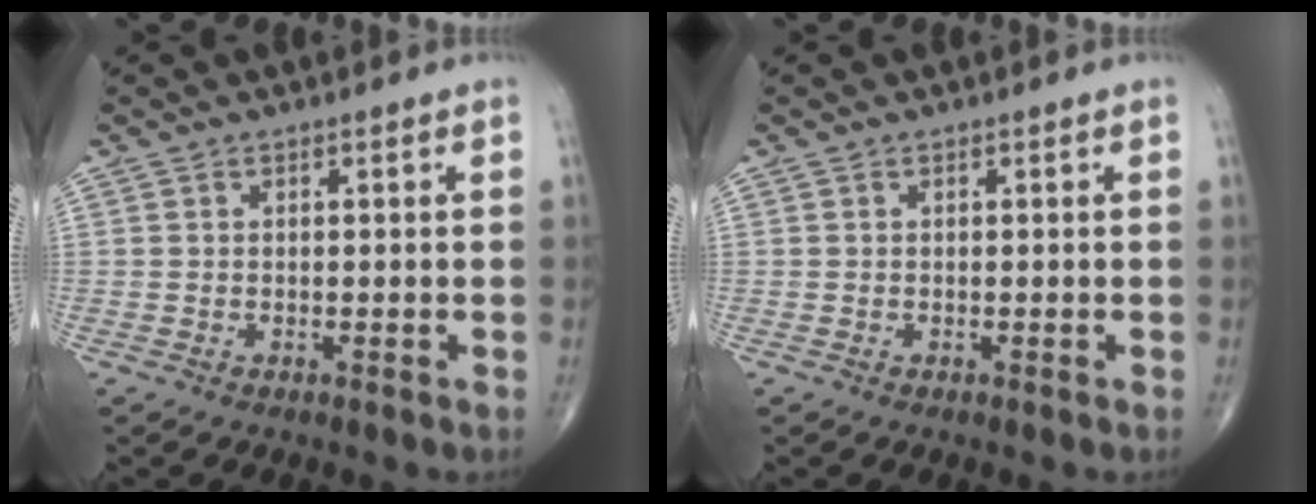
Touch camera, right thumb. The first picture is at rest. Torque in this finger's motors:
{"motor_torque": [0.04, 0.04, -0.04, -0.04, 0.00]}